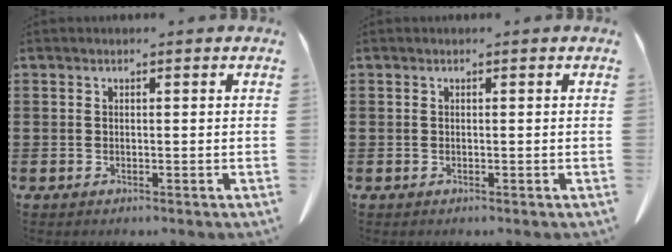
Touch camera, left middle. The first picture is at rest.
{"total": 0.0}